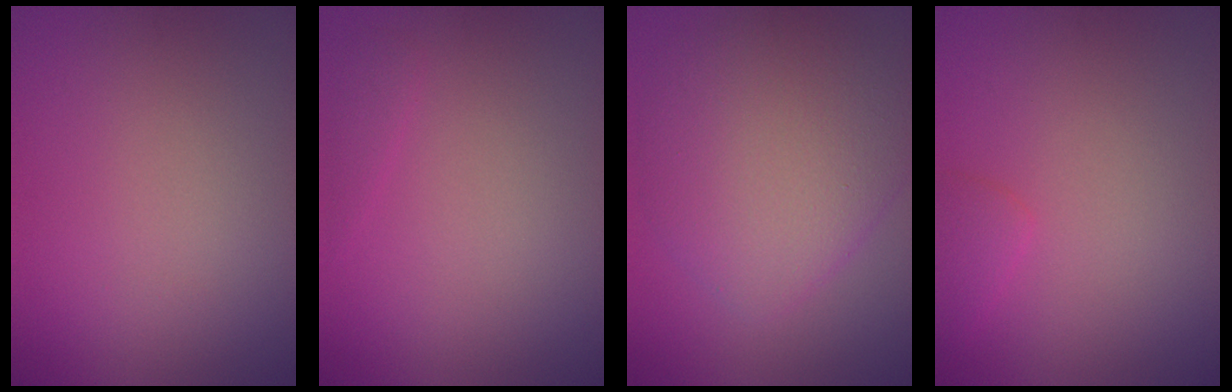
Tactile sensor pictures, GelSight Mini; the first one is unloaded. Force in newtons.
{"total": 0.9, "press": 0.9, "slide": 0.1}
{"total": 7.5, "press": 7.5, "slide": 0.3}
{"total": 1.4, "press": 1.4, "slide": 0.1}